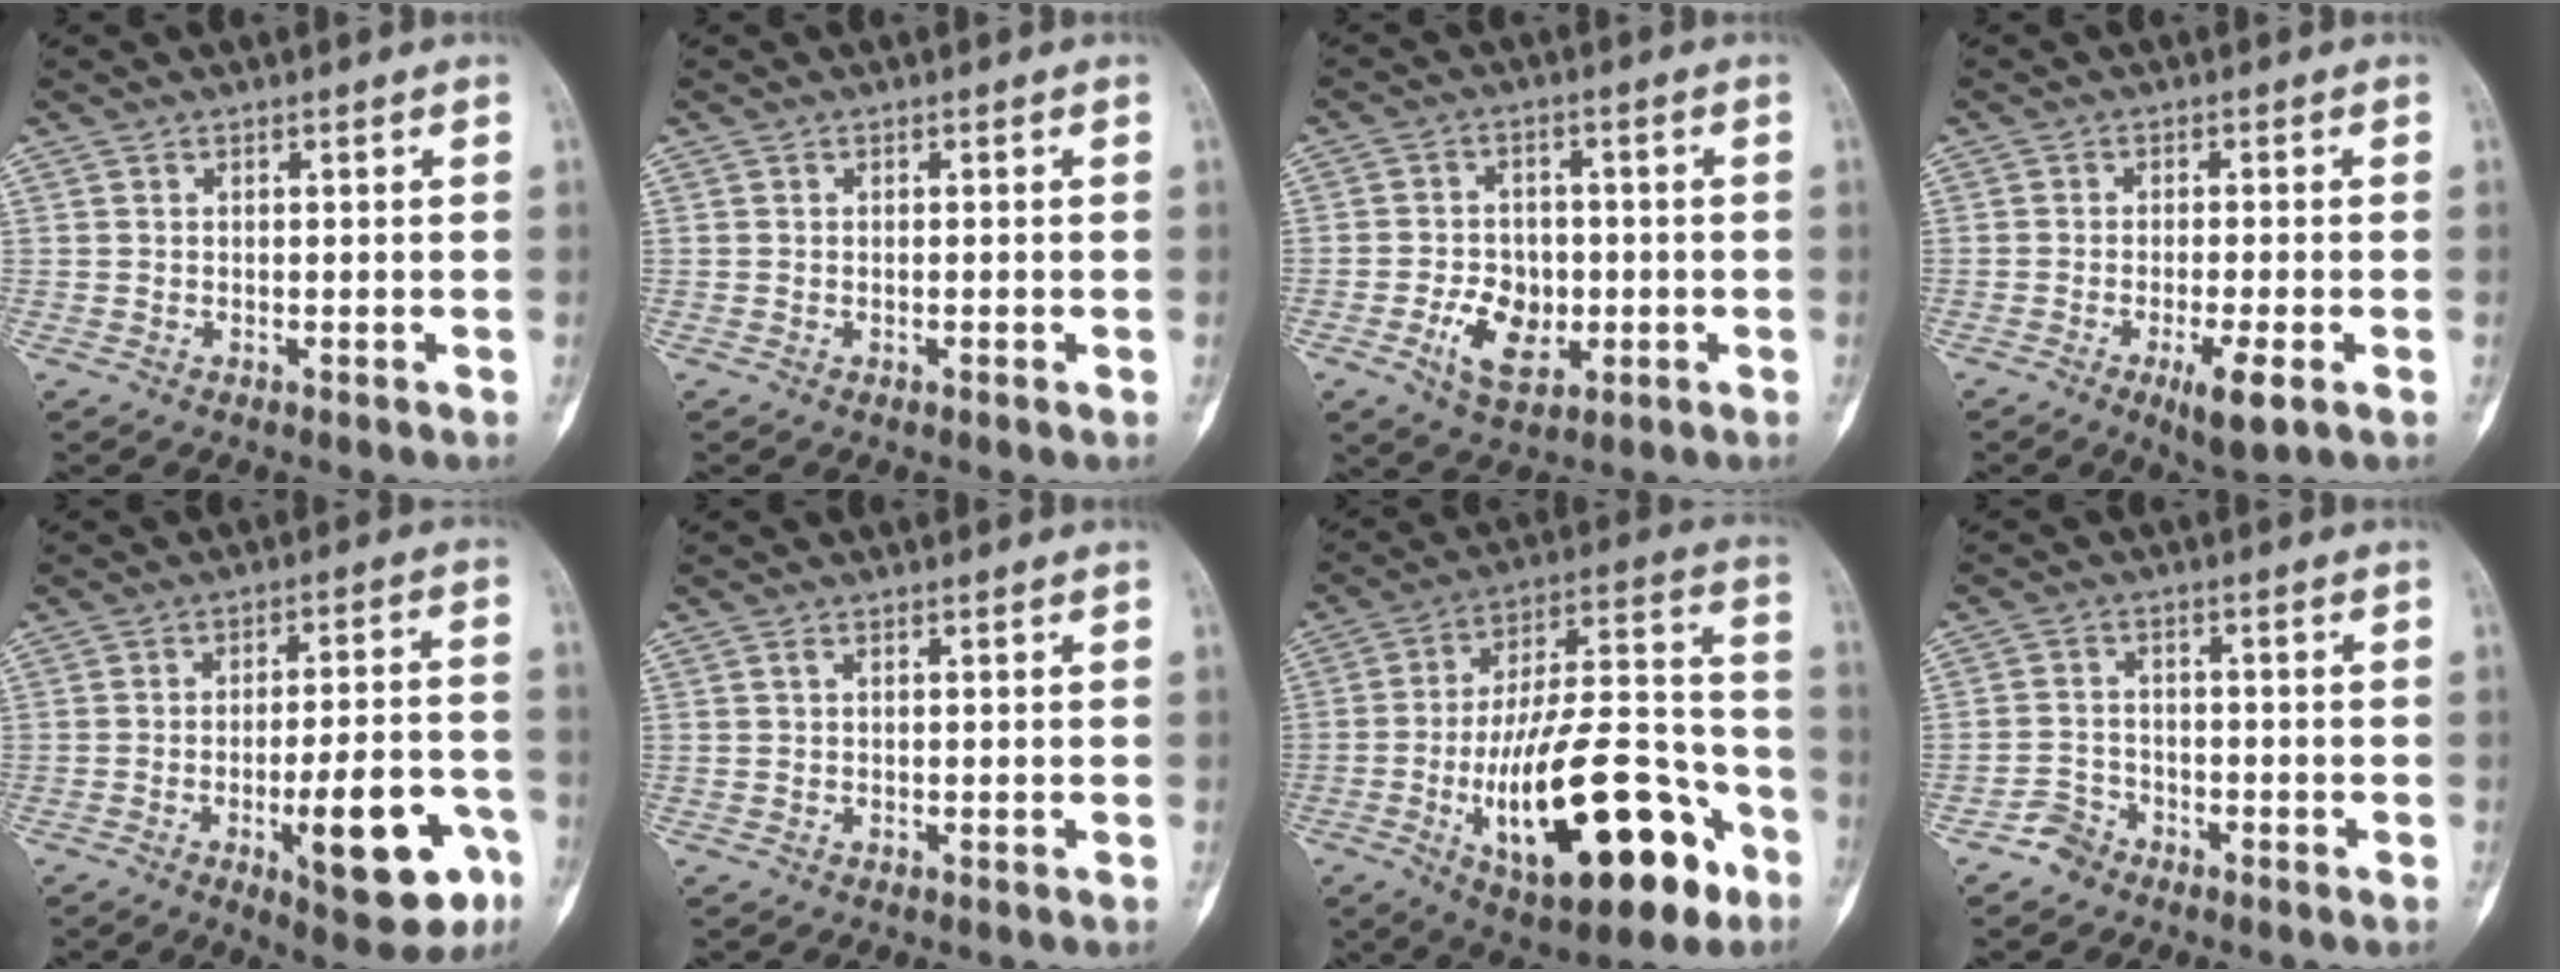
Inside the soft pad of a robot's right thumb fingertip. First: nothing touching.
{"total": 0.7, "force": [-0.1, 0.1, 0.7], "torque": [-0.009, 0.000, -0.001]}
{"total": 6.9, "force": [-2.1, 4.8, 4.5], "torque": [-0.058, 0.007, -0.031]}
{"total": 6.1, "force": [-2.6, 1.1, 5.4], "torque": [-0.096, -0.008, -0.041]}
{"total": 16.2, "force": [-6.1, 5.2, 14.1], "torque": [-0.180, 0.027, -0.078]}
{"total": 0.6, "force": [0.2, 0.3, 0.4], "torque": [-0.010, 0.001, 0.003]}
{"total": 28.7, "force": [-11.3, 11.2, 23.9], "torque": [-0.372, 0.058, -0.164]}
{"total": 3.6, "force": [-2.7, 2.3, 0.3], "torque": [0.004, 0.019, -0.055]}